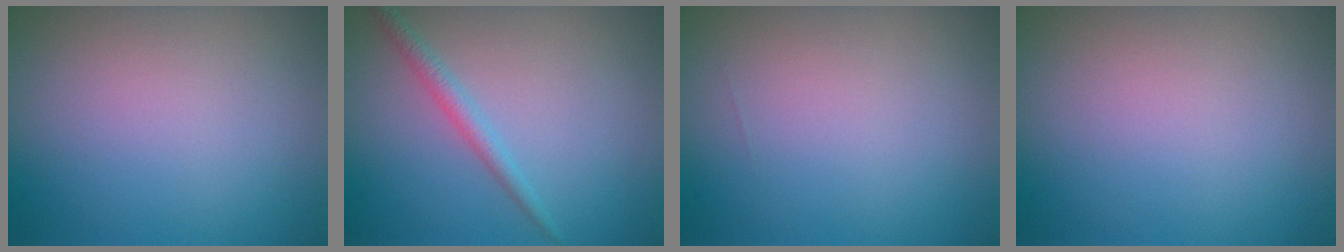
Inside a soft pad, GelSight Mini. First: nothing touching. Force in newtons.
{"total": 1.6, "press": 1.6, "slide": 0.1}
{"total": 0.0}
{"total": 0.0}